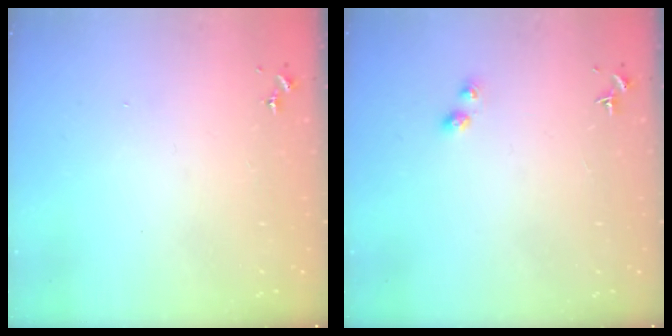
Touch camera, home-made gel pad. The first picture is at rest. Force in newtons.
{"total": 2.9, "press": 2.9, "slide": 0.5}